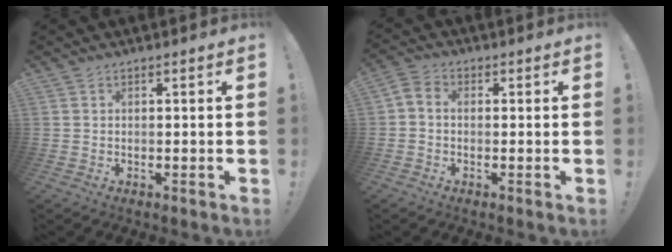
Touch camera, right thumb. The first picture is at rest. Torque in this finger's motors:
{"motor_torque": [0.36, 0.36, 0.39, -0.22, 0.02]}